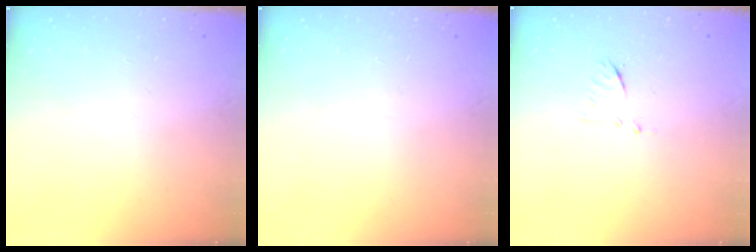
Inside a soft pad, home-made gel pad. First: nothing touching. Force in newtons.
{"total": 0.0}
{"total": 5.9, "press": 5.9, "slide": 0.5}